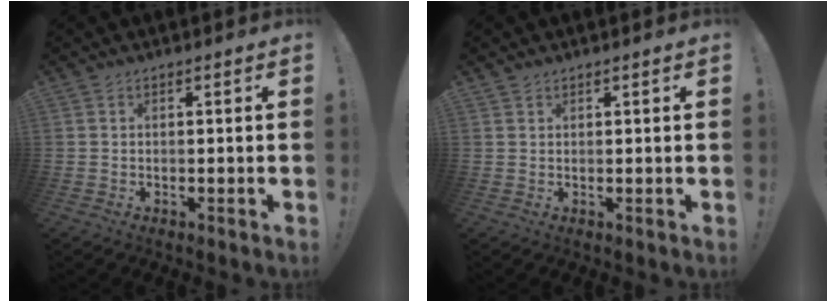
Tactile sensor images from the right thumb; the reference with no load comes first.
{"total": 0.8, "force": [0.8, 0.3, 0.2], "torque": [0.005, -0.005, 0.013]}